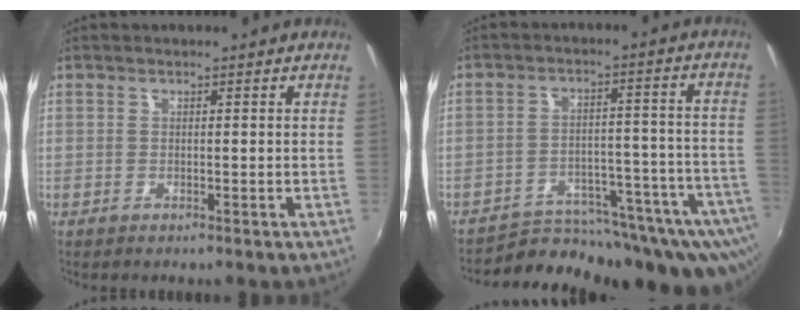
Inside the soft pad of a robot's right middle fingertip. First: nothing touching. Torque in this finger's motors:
{"motor_torque": [1.09, -1.05, 0.60, 0.09]}